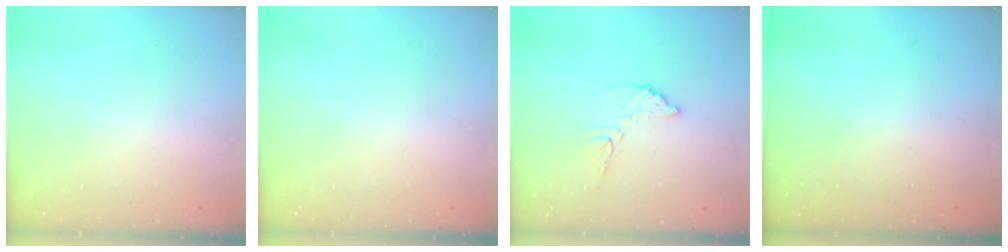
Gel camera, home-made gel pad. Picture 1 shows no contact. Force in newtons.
{"total": 0.0}
{"total": 8.9, "press": 8.9, "slide": 0.5}
{"total": 3.3, "press": 3.3, "slide": 0.1}